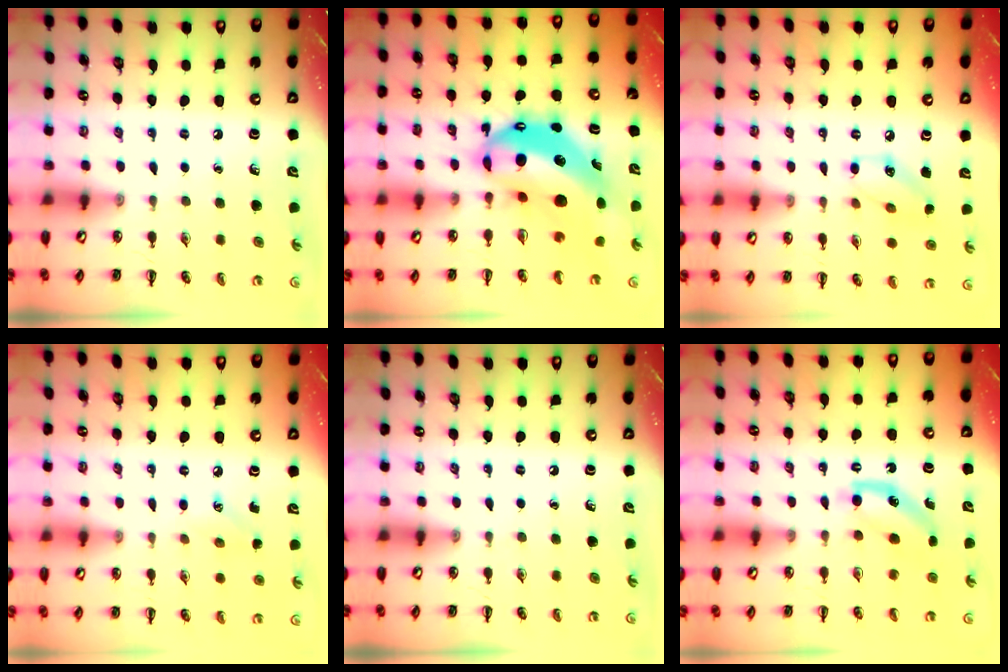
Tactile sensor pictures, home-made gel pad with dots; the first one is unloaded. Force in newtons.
{"total": 14.5, "press": 14.1, "slide": 3.4}
{"total": 7.9, "press": 7.9, "slide": 0.4}
{"total": 5.5, "press": 5.3, "slide": 1.4}
{"total": 0.0}
{"total": 5.4, "press": 5.3, "slide": 1.2}